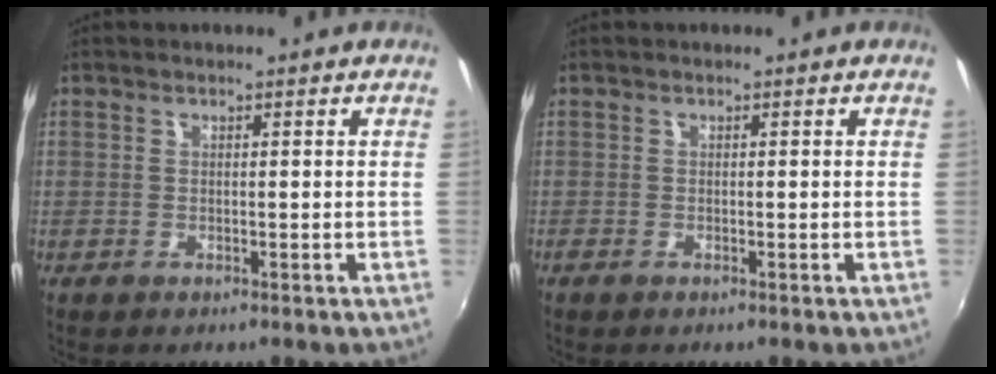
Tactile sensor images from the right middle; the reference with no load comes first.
{"total": 0.0}